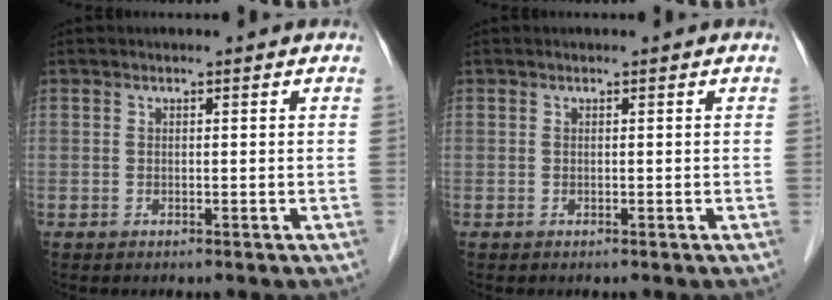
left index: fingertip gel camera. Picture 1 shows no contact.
{"total": 0.0}